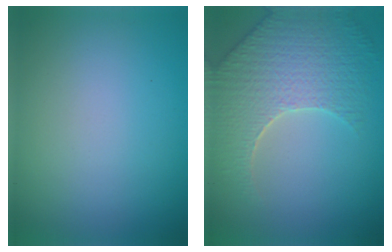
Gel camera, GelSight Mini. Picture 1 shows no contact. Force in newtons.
{"total": 6.6, "press": 5.4, "slide": 3.8}